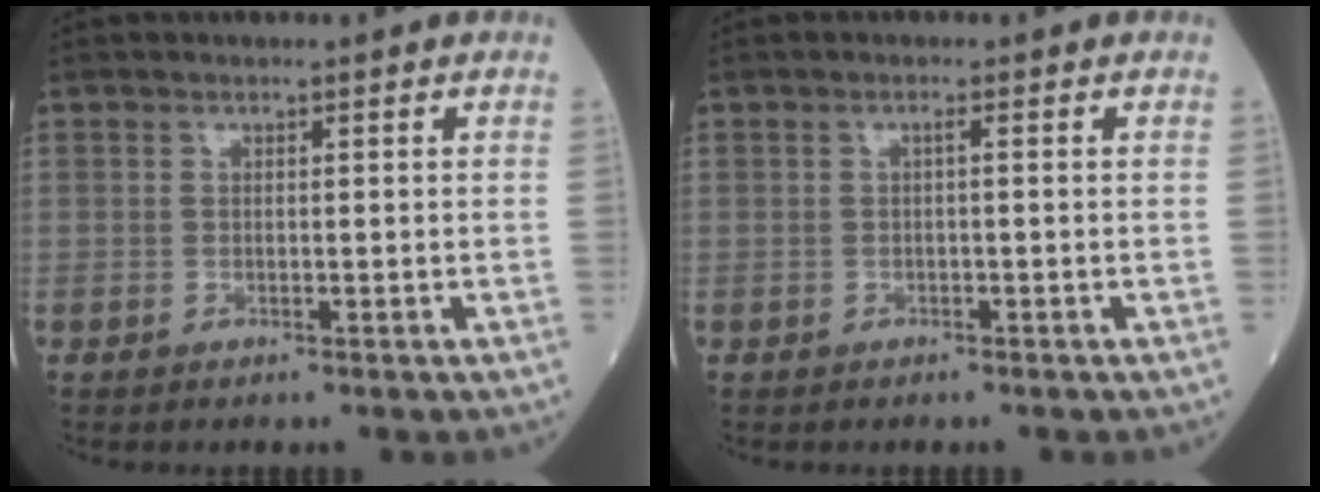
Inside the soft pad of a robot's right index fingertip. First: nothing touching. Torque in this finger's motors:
{"motor_torque": [-0.10, 0.13, 0.06, 0.02]}